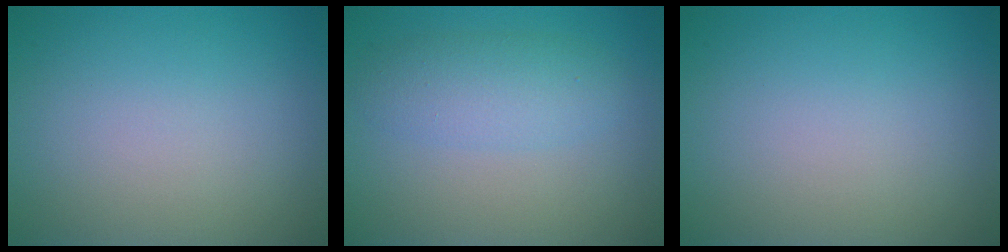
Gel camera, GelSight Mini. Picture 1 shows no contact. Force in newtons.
{"total": 3.2, "press": 3.2, "slide": 0.1}
{"total": 0.0}